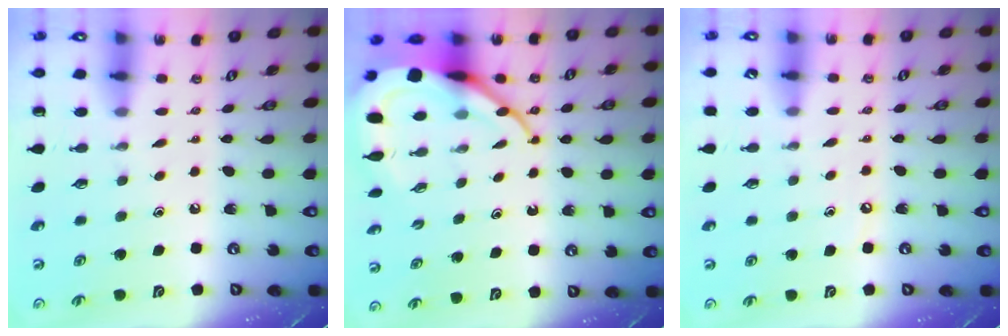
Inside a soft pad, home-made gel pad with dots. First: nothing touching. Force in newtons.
{"total": 12.9, "press": 12.8, "slide": 1.1}
{"total": 2.6, "press": 2.6, "slide": 0.4}